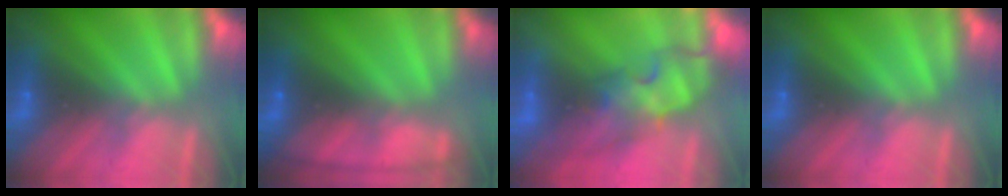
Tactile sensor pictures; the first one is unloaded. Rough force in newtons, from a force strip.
{"total": 7.9}
{"total": 4.4}
{"total": 0.0}